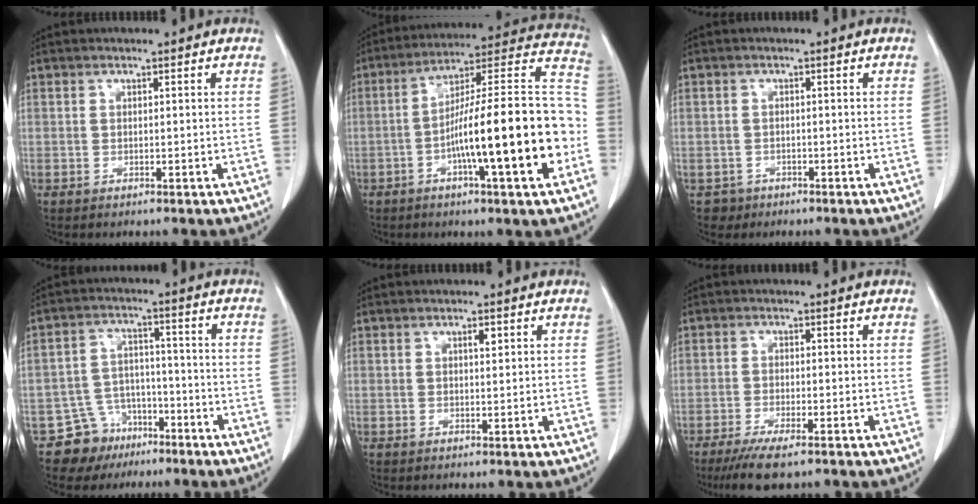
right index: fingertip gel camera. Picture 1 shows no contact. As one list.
[{"total": 21.6, "force": [-5.6, 1.3, 20.8], "torque": [-0.276, 0.017, -0.090]}, {"total": 2.1, "force": [-1.1, 1.7, -0.4], "torque": [0.004, 0.010, -0.016]}, {"total": 7.2, "force": [-4.6, 5.5, 0.3], "torque": [0.001, 0.026, -0.068]}, {"total": 1.0, "force": [0.5, 0.3, 0.9], "torque": [-0.016, 0.000, 0.006]}, {"total": 6.4, "force": [-4.7, 0.8, 4.3], "torque": [-0.071, -0.015, -0.072]}]